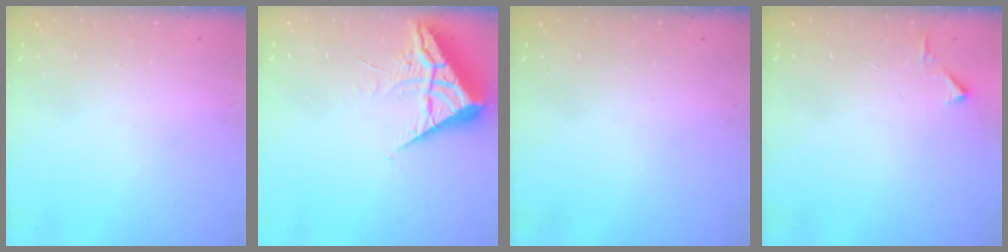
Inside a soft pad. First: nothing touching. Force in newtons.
{"total": 6.5, "press": 6.4, "slide": 0.7}
{"total": 0.0}
{"total": 2.8, "press": 2.8, "slide": 0.3}